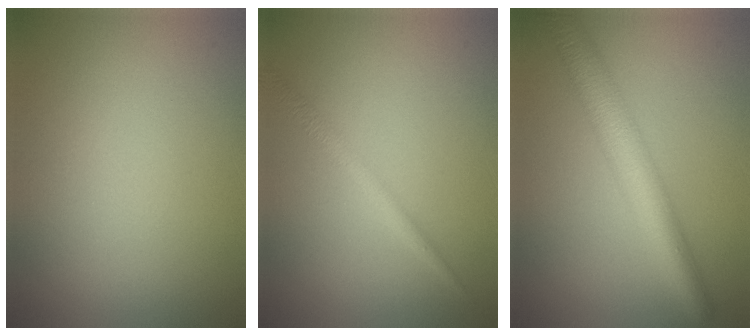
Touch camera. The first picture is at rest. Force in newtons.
{"total": 1.8, "press": 1.8, "slide": 0.0}
{"total": 5.7, "press": 5.7, "slide": 0.1}